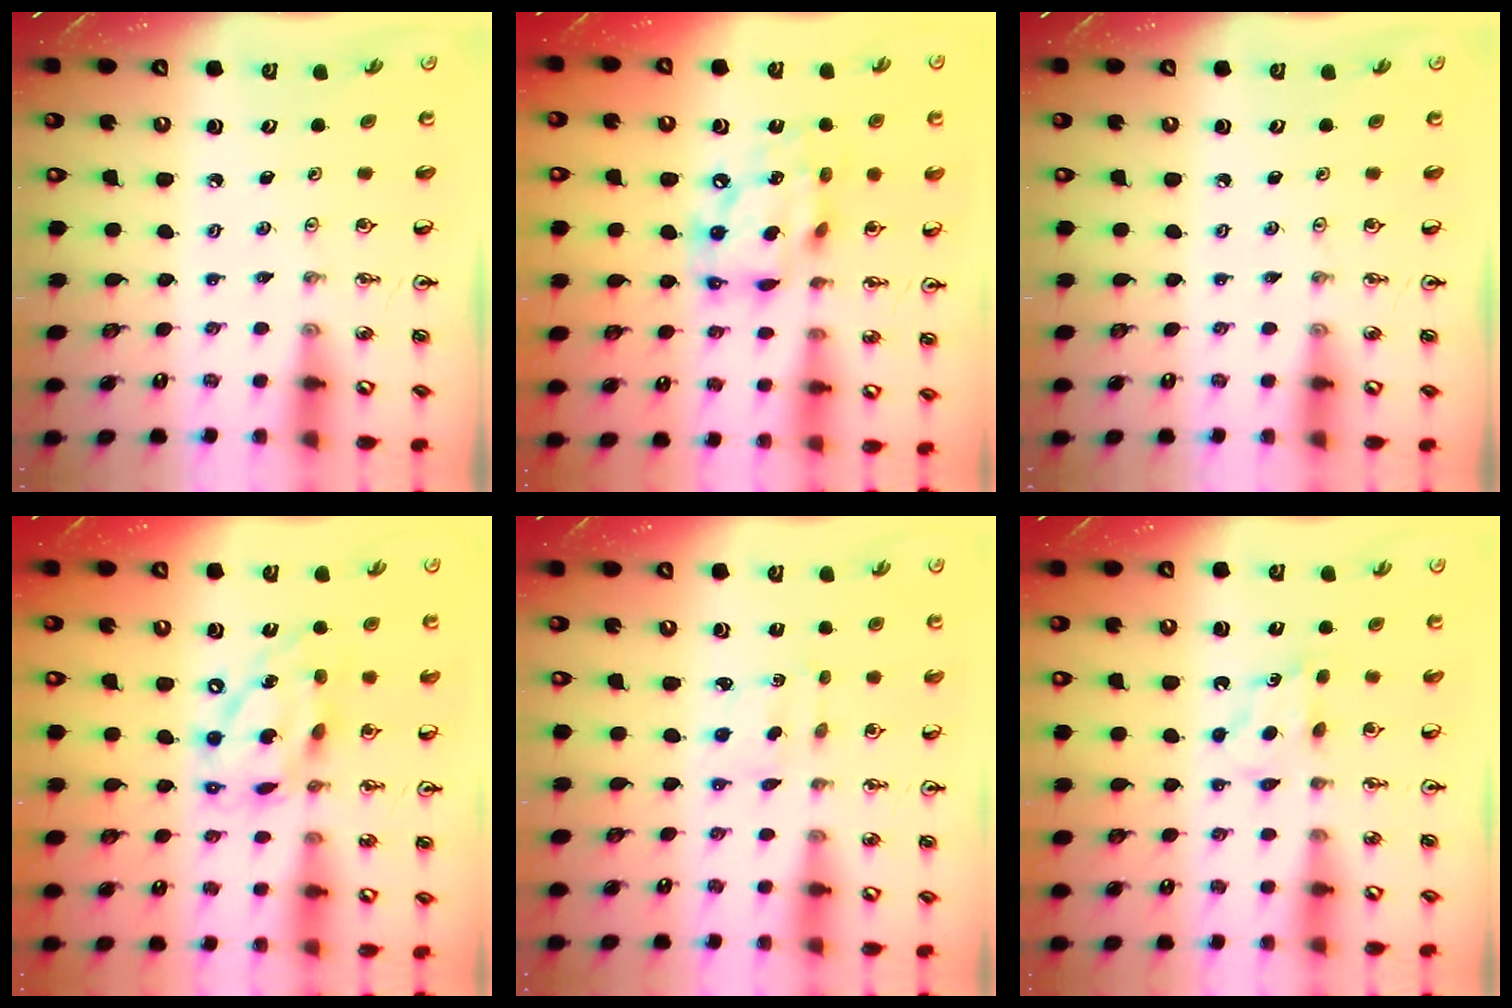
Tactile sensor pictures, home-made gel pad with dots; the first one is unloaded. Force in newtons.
{"total": 13.8, "press": 13.8, "slide": 1.2}
{"total": 0.0}
{"total": 16.1, "press": 16.0, "slide": 1.4}
{"total": 1.8, "press": 1.6, "slide": 0.7}
{"total": 5.3, "press": 5.2, "slide": 0.6}